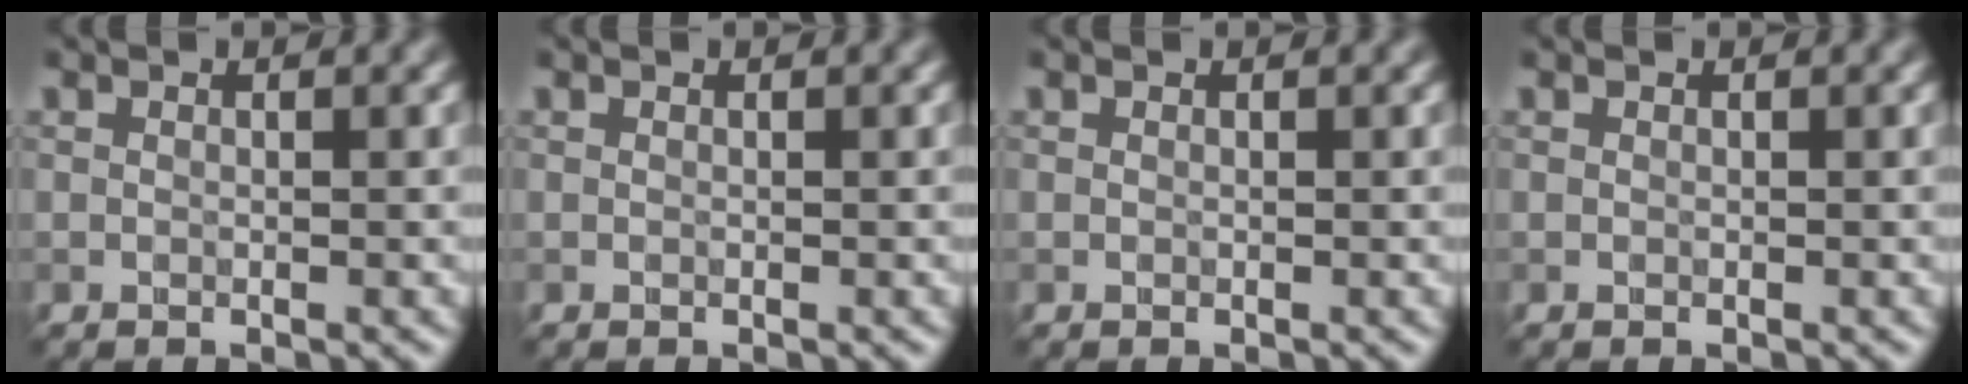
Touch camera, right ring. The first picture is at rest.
{"total": 0.0}
{"total": 0.0}
{"total": 0.0}